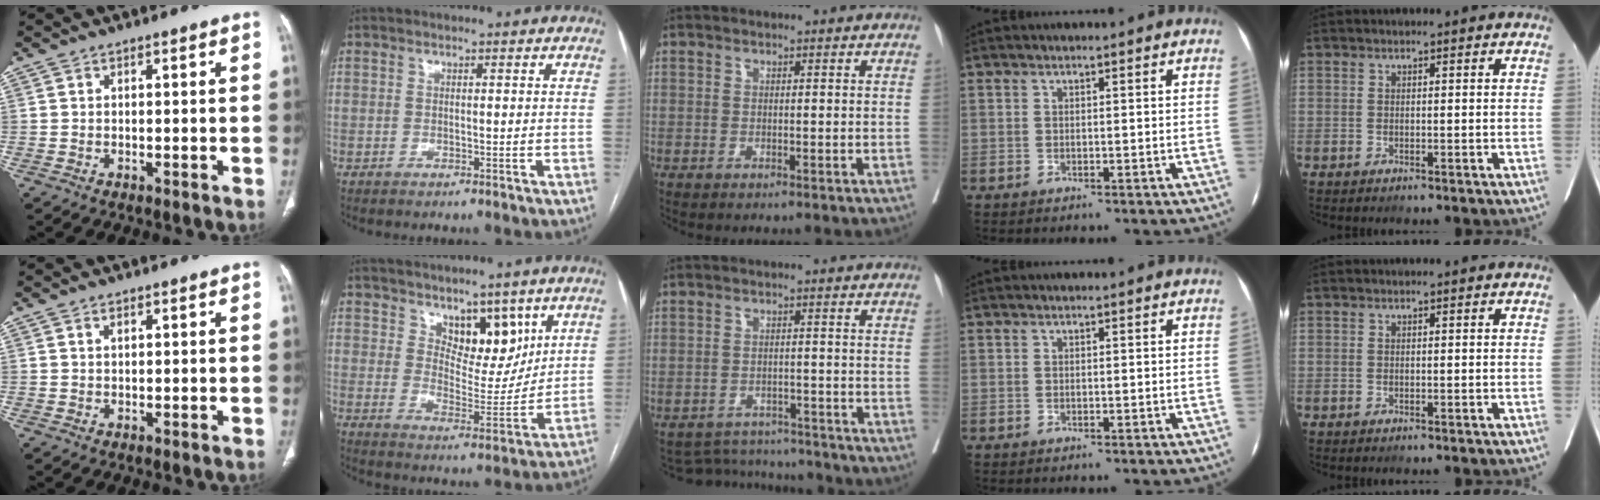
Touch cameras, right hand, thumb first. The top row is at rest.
{"thumb": {"total": 0.9, "force": [0.5, 0.4, 0.6], "torque": [-0.008, 0.002, 0.008]}, "index": {"total": 8.2, "force": [5.2, 4.0, 4.8], "torque": [-0.067, -0.010, 0.092]}, "middle": {"total": 6.6, "force": [-6.4, 1.4, -0.9], "torque": [0.014, 0.016, -0.091]}}